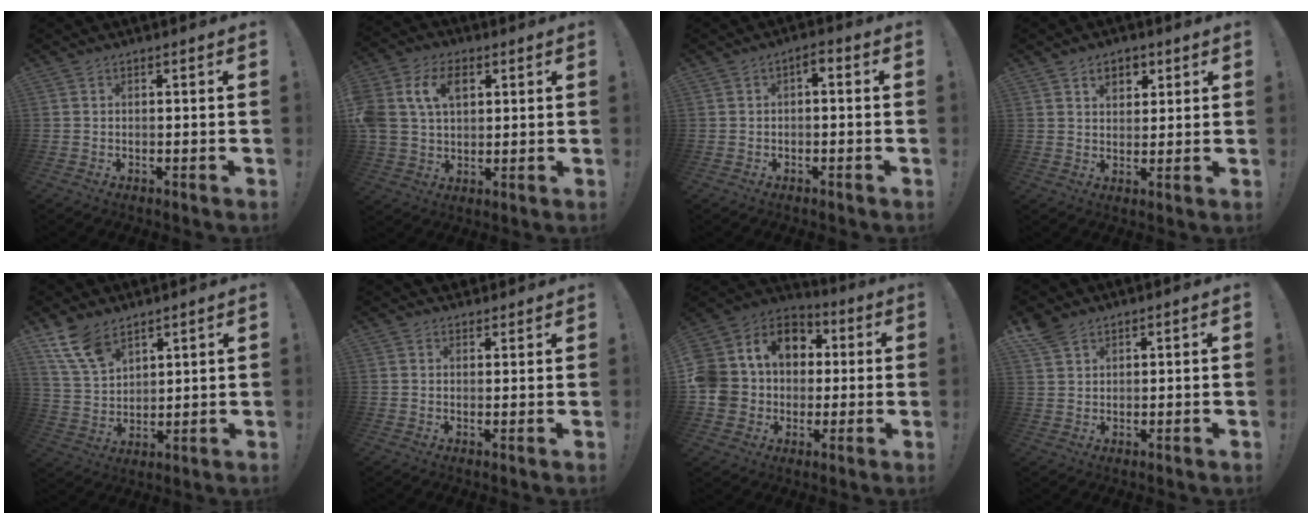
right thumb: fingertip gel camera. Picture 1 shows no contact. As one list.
[{"total": 13.0, "force": [4.2, 9.4, 7.8], "torque": [-0.161, 0.000, 0.082]}, {"total": 2.3, "force": [-1.1, 1.0, 1.7], "torque": [-0.033, 0.012, -0.022]}, {"total": 5.6, "force": [2.8, 4.2, 2.6], "torque": [-0.032, -0.007, 0.049]}, {"total": 11.0, "force": [7.7, 5.8, 5.3], "torque": [-0.117, -0.034, 0.156]}, {"total": 2.5, "force": [2.1, 1.4, -0.1], "torque": [0.013, -0.010, 0.037]}, {"total": 14.9, "force": [1.8, 13.2, 6.8], "torque": [-0.125, 0.000, 0.051]}, {"total": 4.7, "force": [3.7, 2.2, 1.8], "torque": [-0.031, -0.019, 0.071]}]